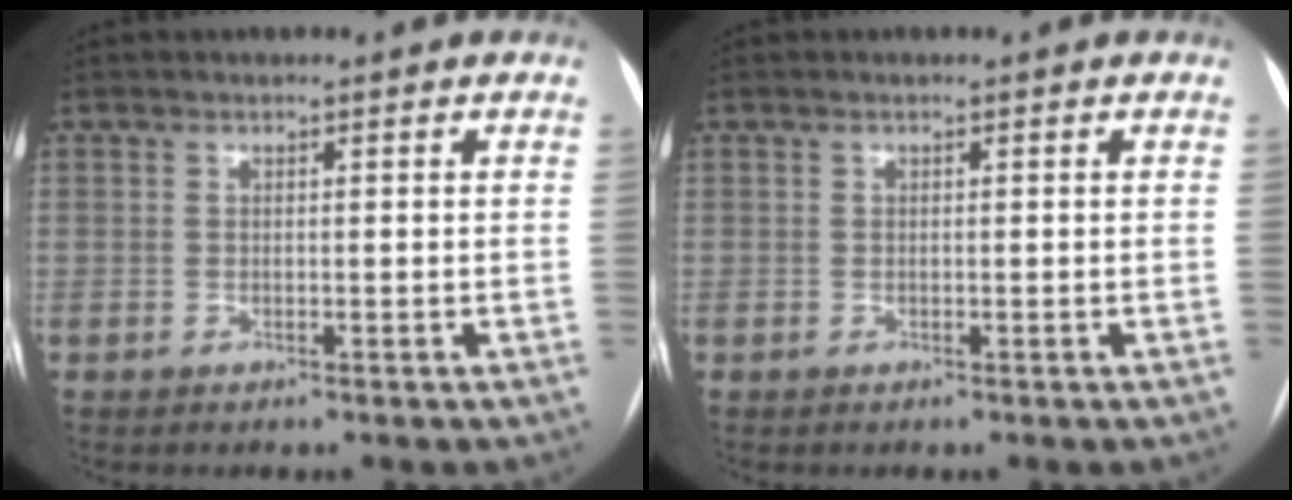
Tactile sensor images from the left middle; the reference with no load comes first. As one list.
[{"total": 0.0}]